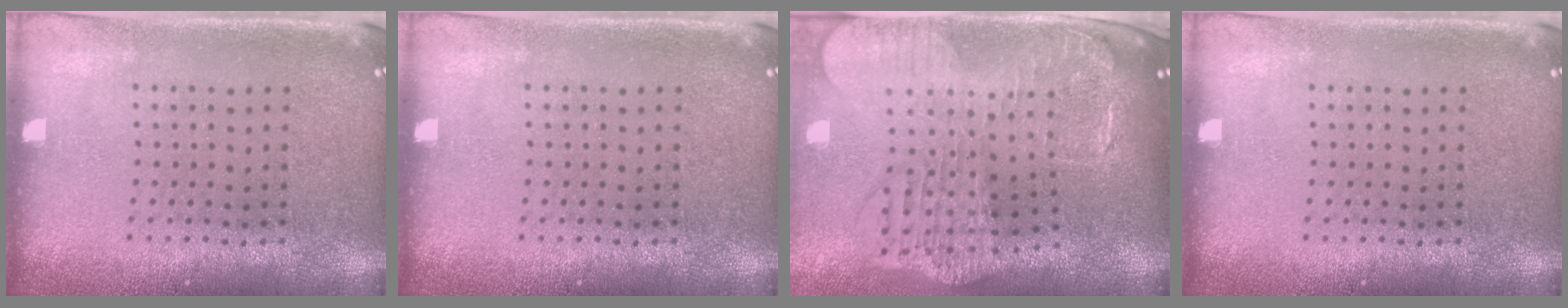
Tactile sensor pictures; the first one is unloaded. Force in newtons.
{"total": 0.0}
{"total": 2.9, "press": 2.4, "slide": 1.5}
{"total": 0.0}